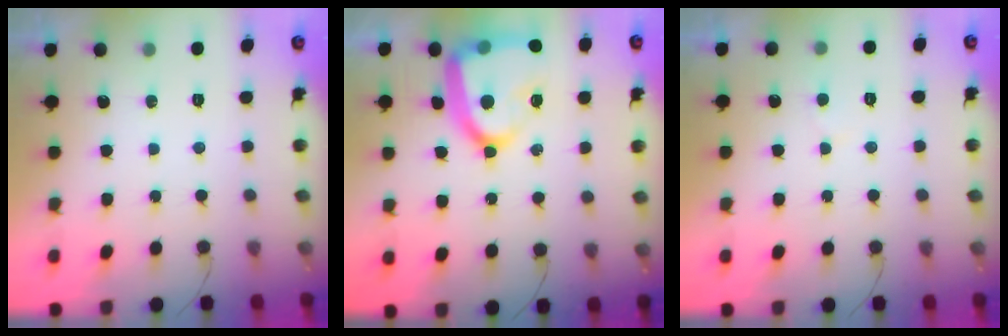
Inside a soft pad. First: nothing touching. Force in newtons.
{"total": 19.2, "press": 19.1, "slide": 1.7}
{"total": 3.5, "press": 3.5, "slide": 0.4}